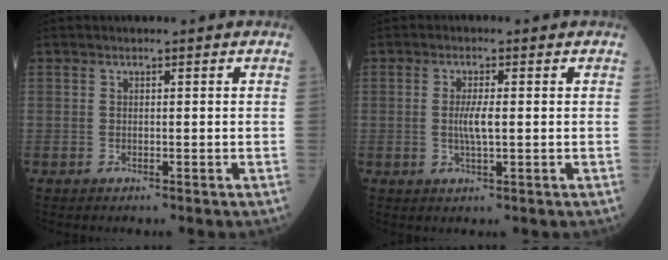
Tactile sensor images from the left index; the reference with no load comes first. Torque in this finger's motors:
{"motor_torque": [0.60, 0.22, 0.08, 0.03]}